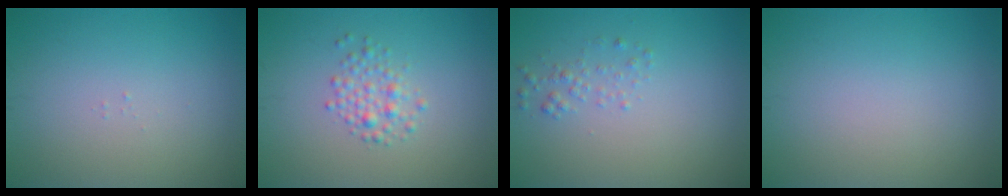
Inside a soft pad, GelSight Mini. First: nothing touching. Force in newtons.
{"total": 2.0, "press": 2.0, "slide": 0.0}
{"total": 1.2, "press": 1.2, "slide": 0.1}
{"total": 0.0}